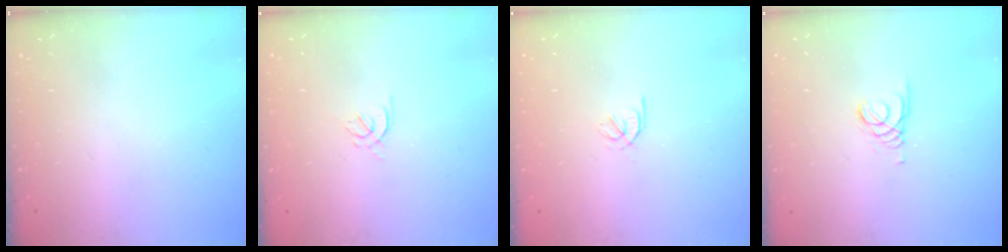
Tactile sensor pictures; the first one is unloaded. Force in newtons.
{"total": 1.5, "press": 1.4, "slide": 0.6}
{"total": 1.7, "press": 1.6, "slide": 0.6}
{"total": 1.4, "press": 1.4, "slide": 0.2}